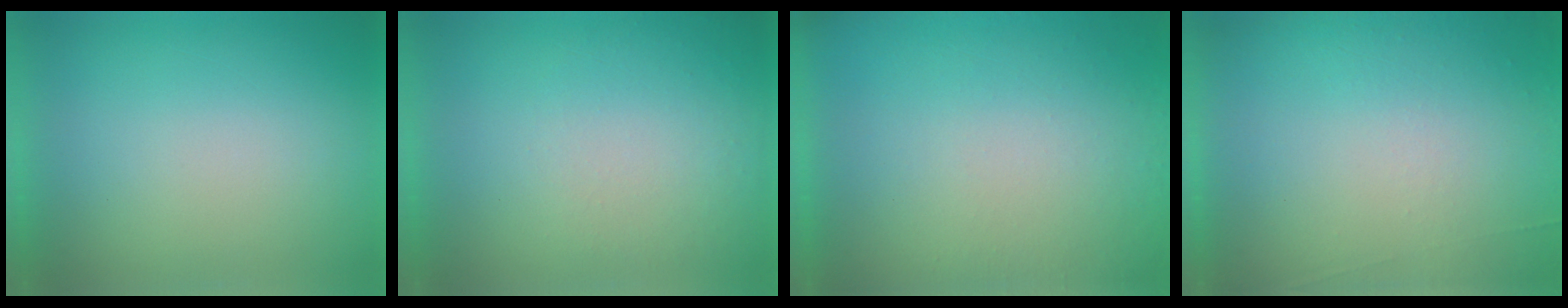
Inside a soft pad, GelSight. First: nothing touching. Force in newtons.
{"total": 1.0}
{"total": 4.9}
{"total": 5.8}